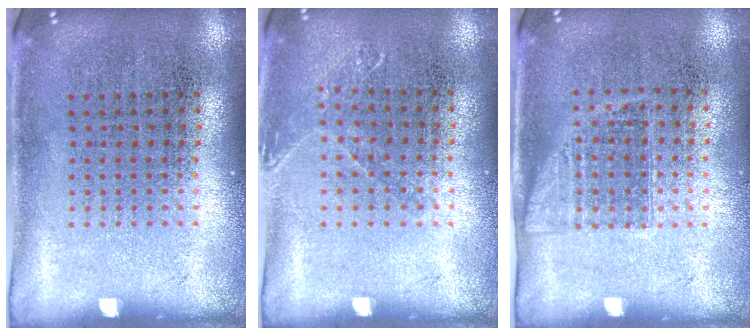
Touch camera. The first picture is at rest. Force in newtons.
{"total": 0.8, "press": 0.8, "slide": 0.1}
{"total": 0.9, "press": 0.8, "slide": 0.5}